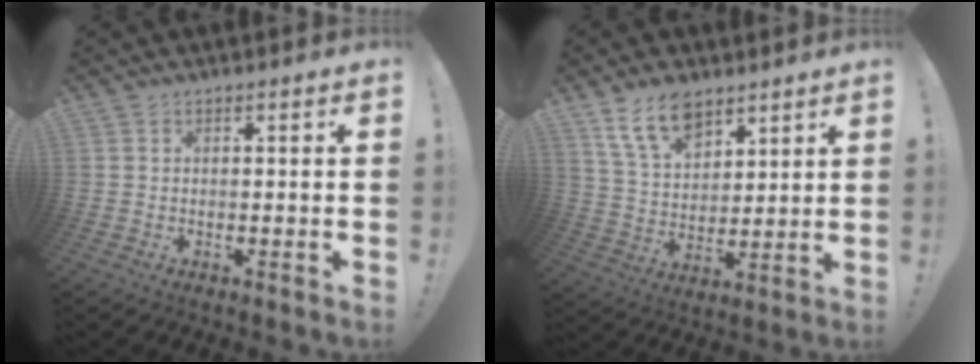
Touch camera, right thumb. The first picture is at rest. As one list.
[{"total": 12.2, "force": [8.5, 6.4, 6.0], "torque": [-0.115, -0.041, 0.163]}]